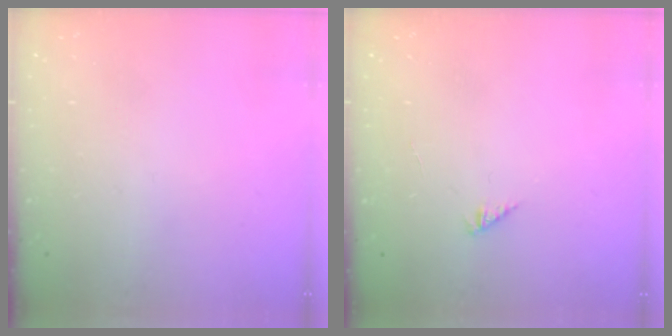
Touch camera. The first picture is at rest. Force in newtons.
{"total": 0.0}